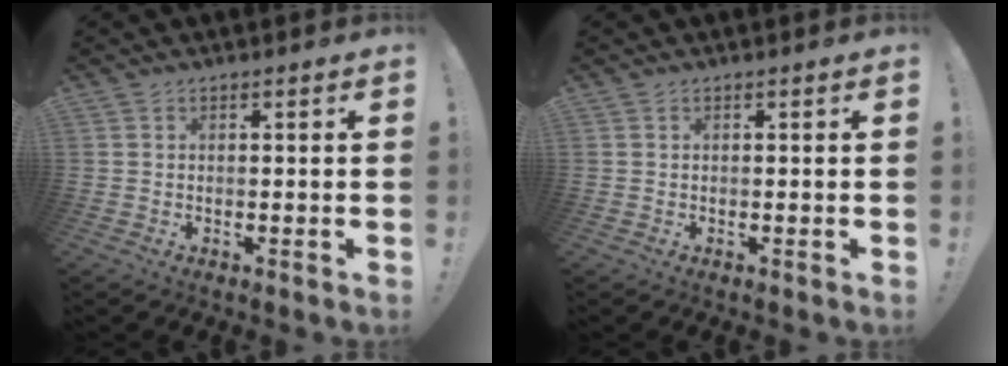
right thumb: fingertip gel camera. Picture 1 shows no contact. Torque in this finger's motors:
{"motor_torque": [-0.05, 0.05, 0.00, 0.00, 0.00]}